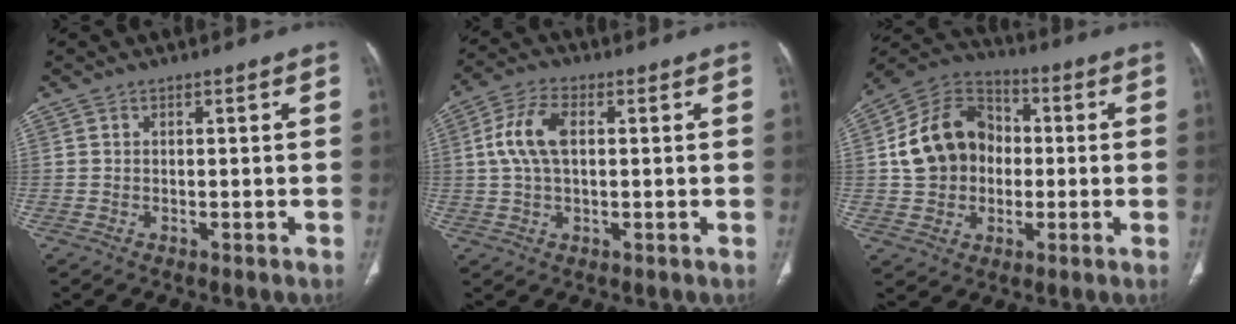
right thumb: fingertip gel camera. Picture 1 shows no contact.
{"total": 8.0, "force": [1.2, 4.3, 6.7], "torque": [-0.146, 0.018, 0.022]}
{"total": 15.3, "force": [0.2, 12.6, 8.7], "torque": [-0.130, 0.030, -0.002]}